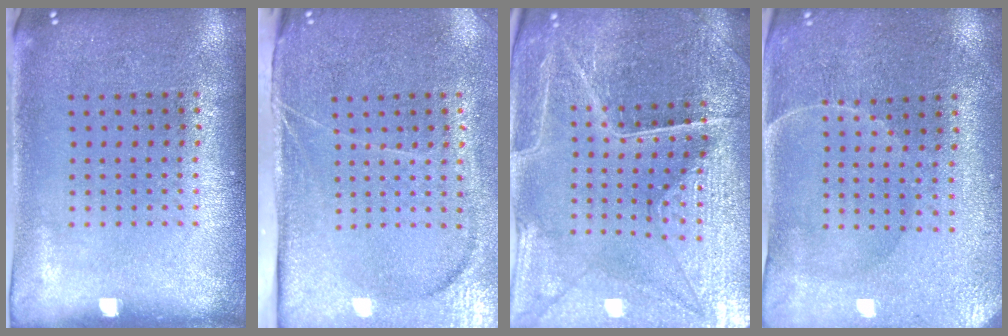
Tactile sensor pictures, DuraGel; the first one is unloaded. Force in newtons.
{"total": 4.2, "press": 3.4, "slide": 2.3}
{"total": 4.0, "press": 4.0, "slide": 0.6}
{"total": 0.6, "press": 0.5, "slide": 0.4}